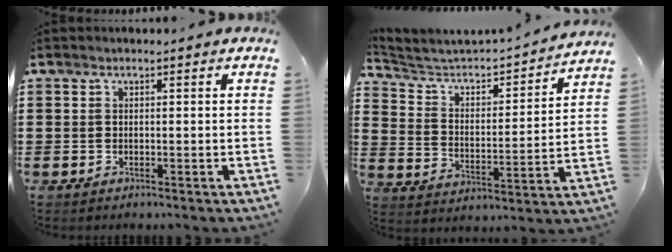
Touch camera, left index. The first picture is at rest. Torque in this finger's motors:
{"motor_torque": [0.26, 0.29, 0.04, 0.04]}